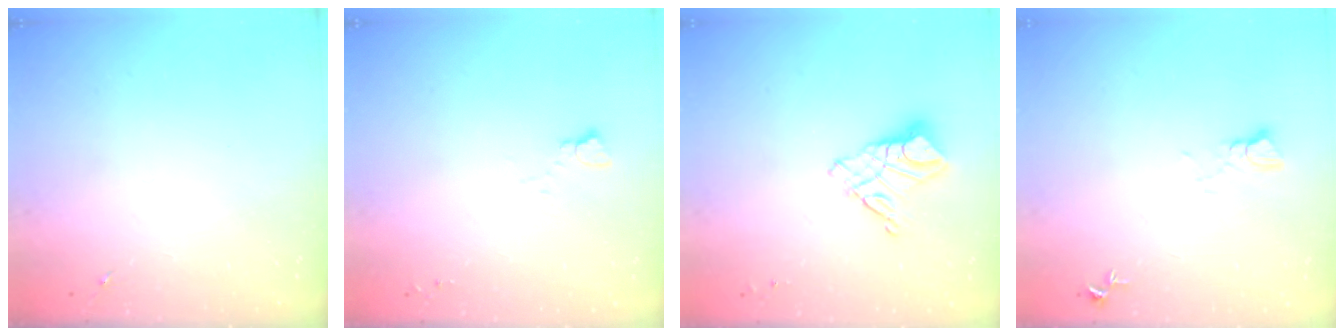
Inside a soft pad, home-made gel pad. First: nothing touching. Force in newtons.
{"total": 3.8, "press": 3.7, "slide": 0.5}
{"total": 9.7, "press": 9.7, "slide": 1.1}
{"total": 3.3, "press": 3.3, "slide": 0.3}